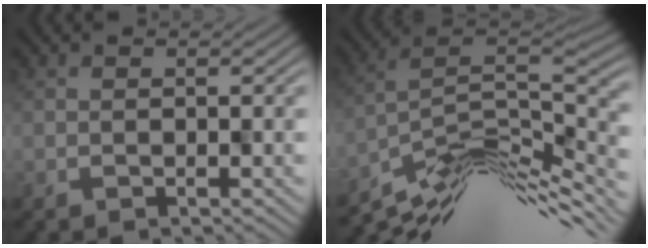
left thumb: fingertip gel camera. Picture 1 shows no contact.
{"total": 13.4, "force": [-7.4, 4.4, 10.3], "torque": [-0.200, -0.007, -0.123]}